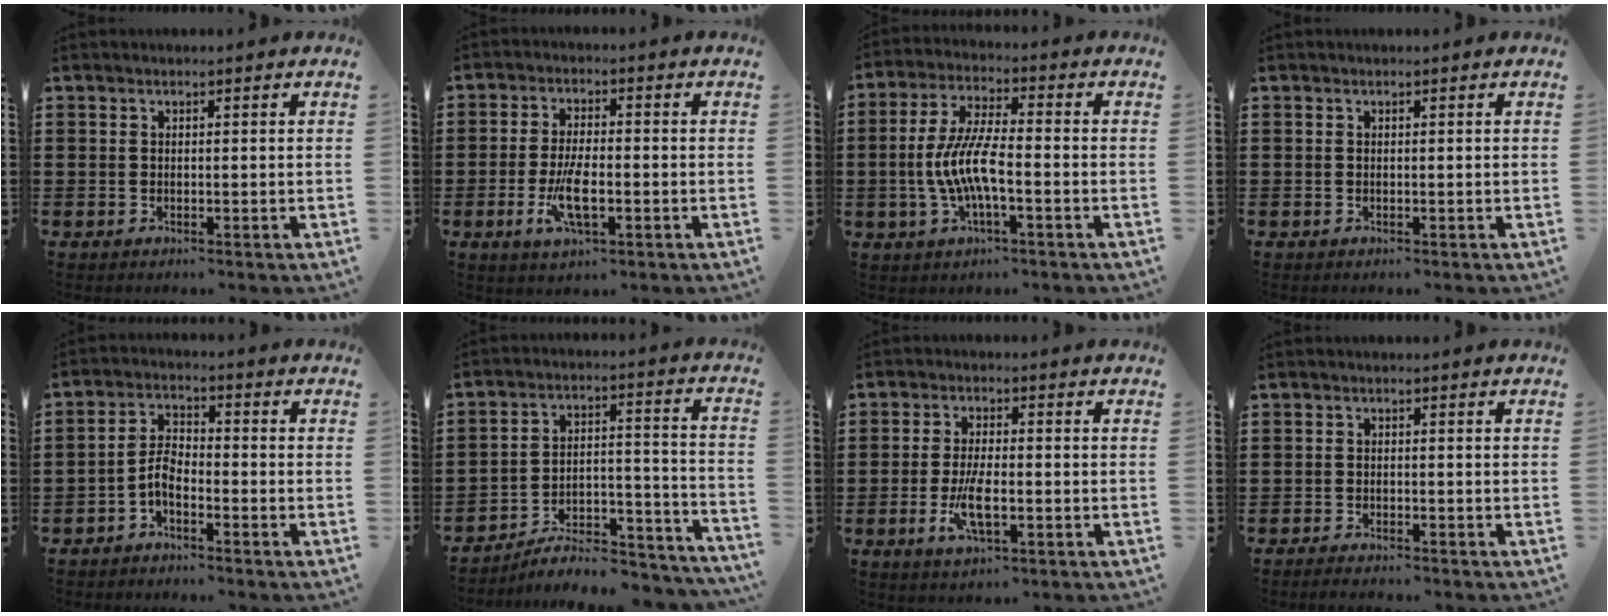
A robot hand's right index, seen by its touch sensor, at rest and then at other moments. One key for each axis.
{"total": 6.9, "fx": -2.0, "fy": 2.3, "fz": 6.2, "tx": -0.136, "ty": -0.011, "tz": -0.039}
{"total": 8.0, "fx": -2.0, "fy": 2.1, "fz": 7.4, "tx": -0.166, "ty": -0.012, "tz": -0.044}
{"total": 0.0}
{"total": 4.1, "fx": -2.3, "fy": 1.9, "fz": 2.9, "tx": -0.074, "ty": 0.003, "tz": -0.051}
{"total": 6.4, "fx": -5.6, "fy": 1.9, "fz": 2.6, "tx": -0.036, "ty": 0.008, "tz": -0.107}
{"total": 6.1, "fx": -1.7, "fy": 2.0, "fz": 5.5, "tx": -0.118, "ty": -0.009, "tz": -0.034}
{"total": 1.3, "fx": -1.3, "fy": 0.0, "fz": 0.1, "tx": -0.005, "ty": 0.000, "tz": -0.026}